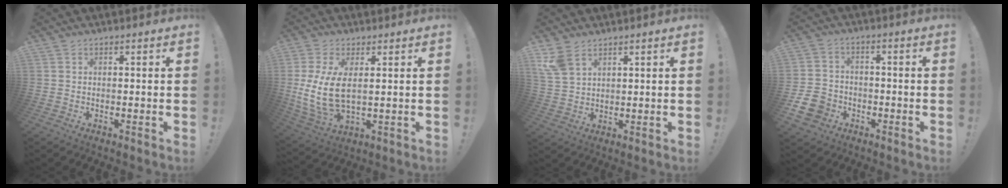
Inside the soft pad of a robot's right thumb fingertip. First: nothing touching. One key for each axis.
{"total": 12.4, "fx": 1.7, "fy": 6.7, "fz": 10.3, "tx": -0.202, "ty": -0.015, "tz": 0.038}
{"total": 6.7, "fx": 4.5, "fy": 3.6, "fz": 3.6, "tx": -0.066, "ty": -0.012, "tz": 0.090}
{"total": 9.6, "fx": -4.4, "fy": 7.6, "fz": 3.8, "tx": -0.075, "ty": 0.028, "tz": -0.079}